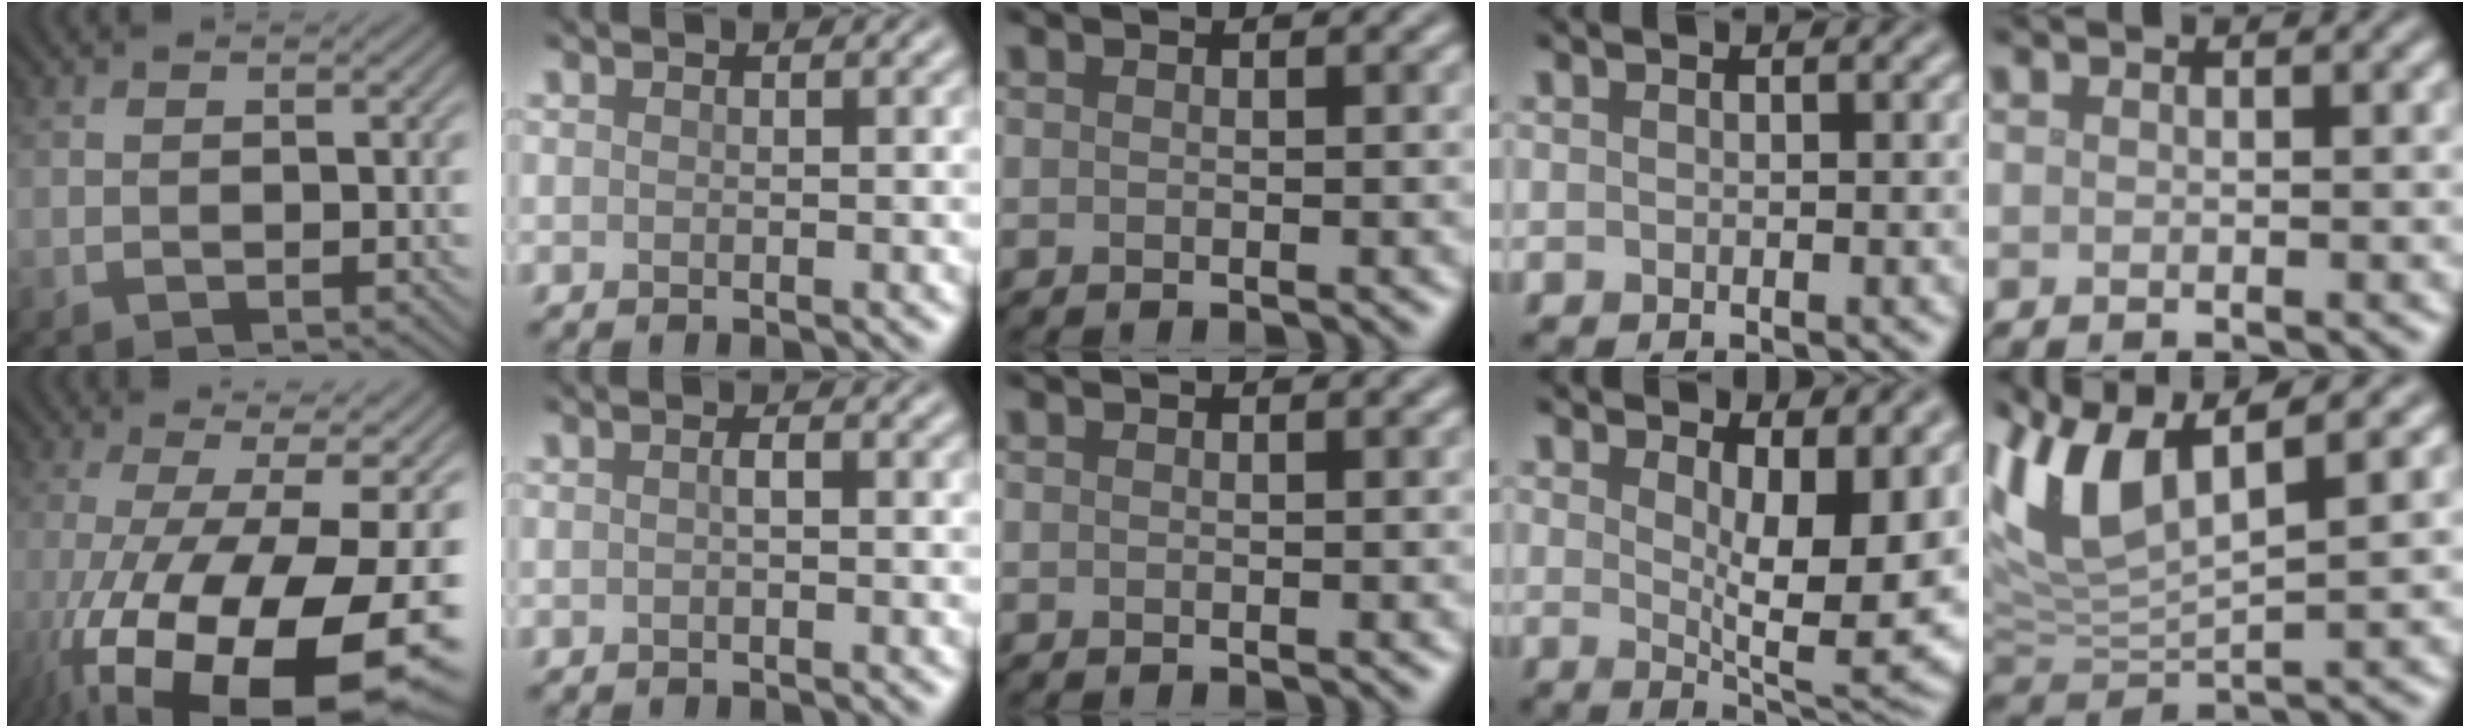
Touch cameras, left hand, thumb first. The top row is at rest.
{"thumb": {"total": 20.1, "force": [-7.5, 6.4, 17.5], "torque": [-0.280, -0.043, -0.103]}, "index": {"total": 0.6, "force": [-0.1, 0.1, 0.6], "torque": [-0.014, 0.002, -0.002]}, "ring": {"total": 9.4, "force": [2.6, 3.2, 8.5], "torque": [-0.108, -0.016, 0.043]}, "little": {"total": 7.6, "force": [3.8, 2.6, 6.1], "torque": [-0.138, 0.013, 0.070]}}